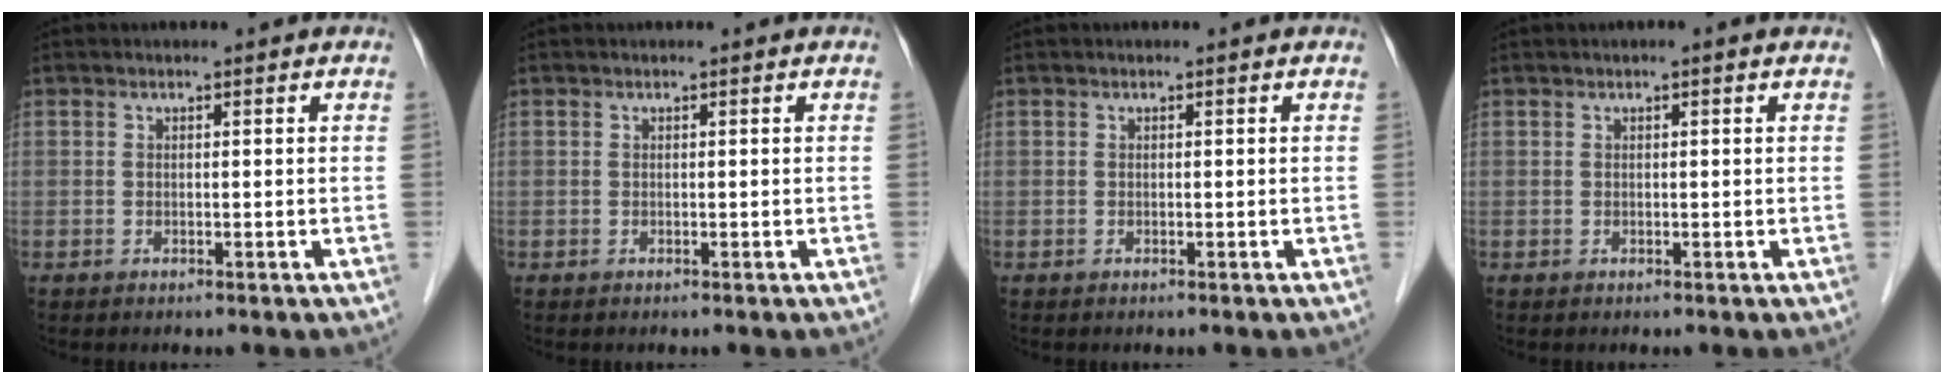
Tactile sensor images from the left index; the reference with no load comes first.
{"total": 0.0}
{"total": 0.0}
{"total": 0.5, "force": [0.2, 0.0, 0.5], "torque": [-0.010, 0.003, 0.003]}